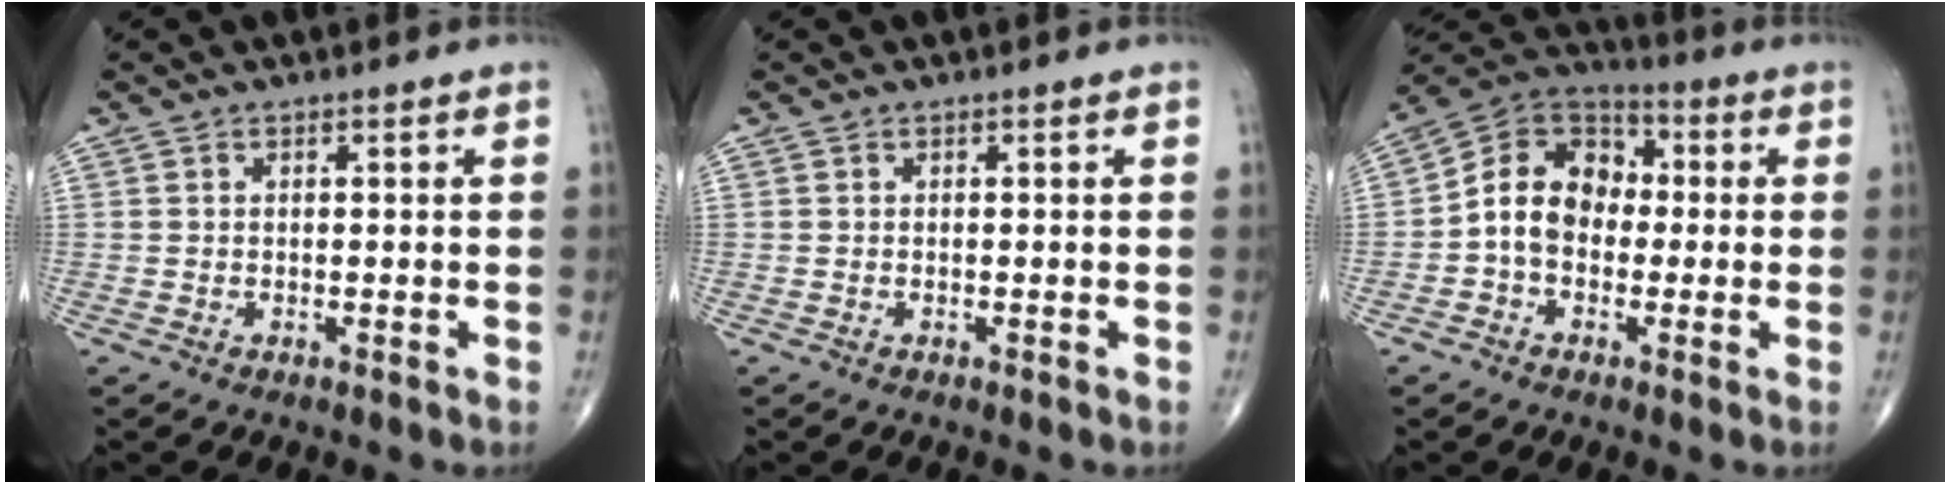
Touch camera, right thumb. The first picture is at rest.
{"total": 0.0}
{"total": 11.9, "force": [-0.9, 9.2, 7.5], "torque": [-0.106, 0.041, -0.029]}